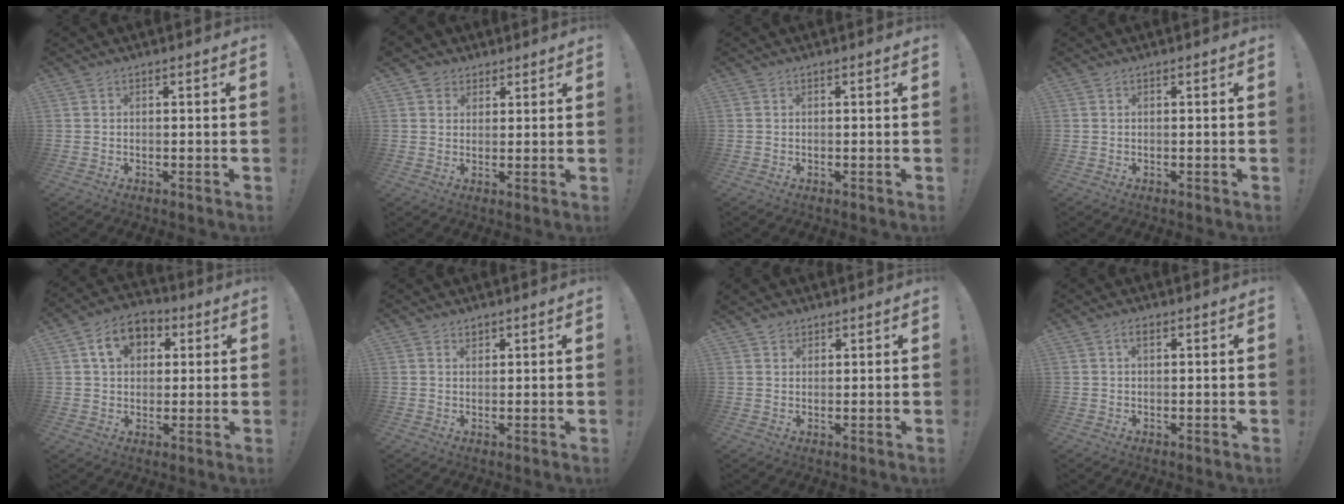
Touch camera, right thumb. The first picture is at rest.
{"total": 4.2, "force": [2.4, 3.4, 0.6], "torque": [-0.009, -0.009, 0.046]}
{"total": 0.0}
{"total": 0.0}
{"total": 10.4, "force": [3.9, 7.9, 5.5], "torque": [-0.081, 0.000, 0.073]}
{"total": 1.2, "force": [1.0, 0.7, 0.1], "torque": [0.010, -0.009, 0.017]}
{"total": 2.2, "force": [1.7, 1.4, 0.3], "torque": [0.006, -0.010, 0.028]}
{"total": 1.7, "force": [0.8, 0.8, 1.3], "torque": [-0.014, 0.000, 0.011]}